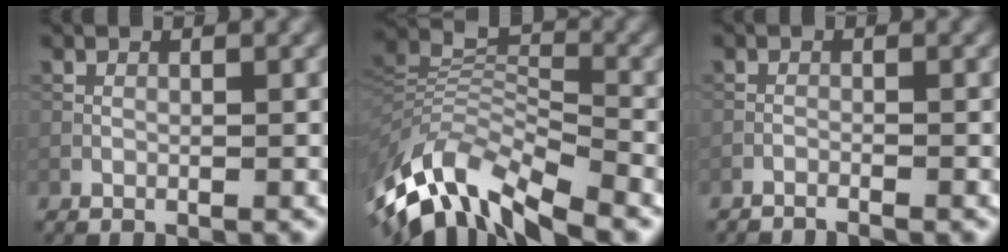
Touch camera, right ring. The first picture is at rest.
{"total": 9.9, "force": [-6.9, 3.6, 6.1], "torque": [-0.128, 0.003, -0.135]}
{"total": 1.2, "force": [-1.1, 0.0, 0.4], "torque": [-0.013, -0.001, -0.025]}